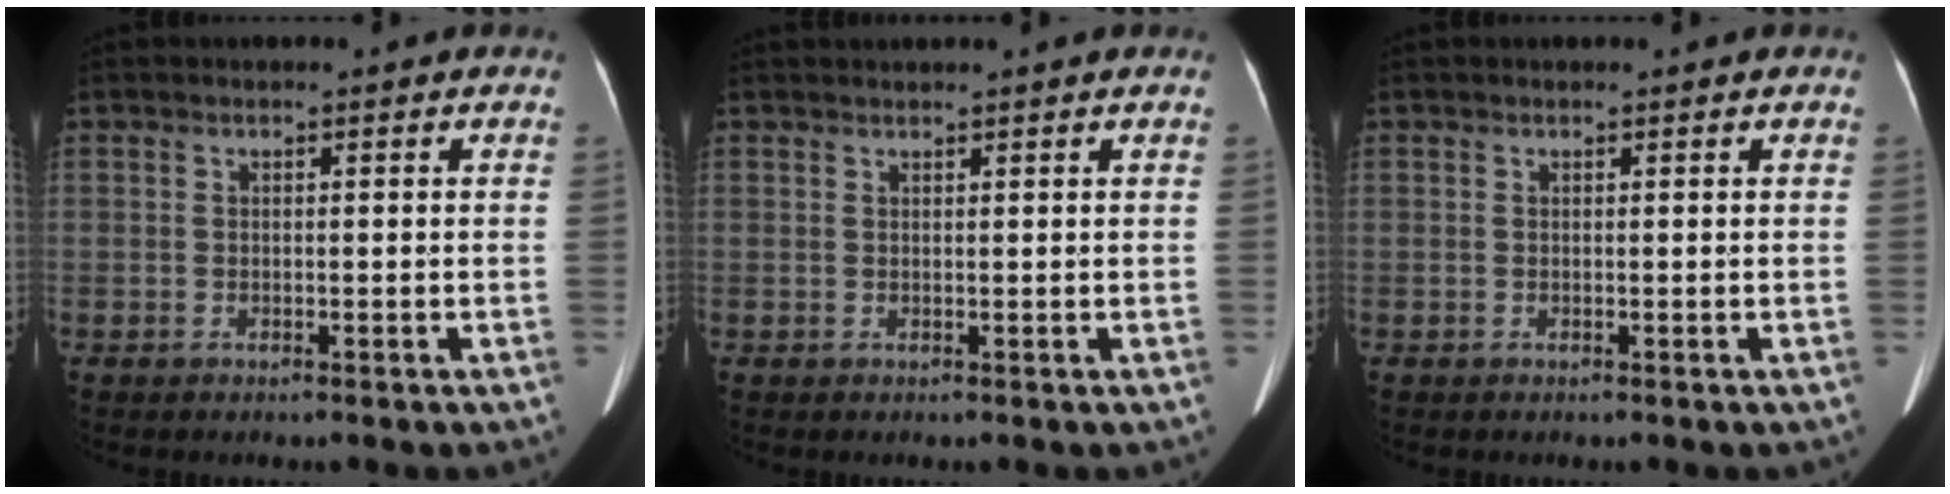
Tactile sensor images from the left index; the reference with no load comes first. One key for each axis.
{"total": 2.3, "fx": 2.1, "fy": -0.4, "fz": 0.8, "tx": -0.009, "ty": 0.024, "tz": 0.036}
{"total": 0.0}